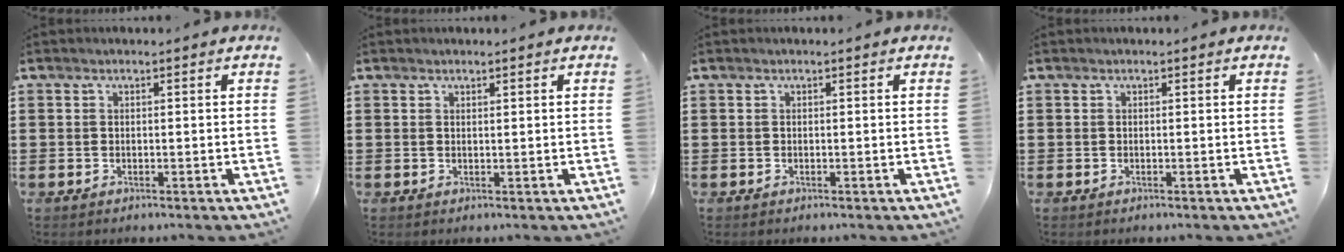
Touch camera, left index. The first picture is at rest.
{"total": 0.8, "force": [0.6, -0.1, 0.4], "torque": [-0.010, -0.002, 0.013]}
{"total": 0.0}
{"total": 0.0}